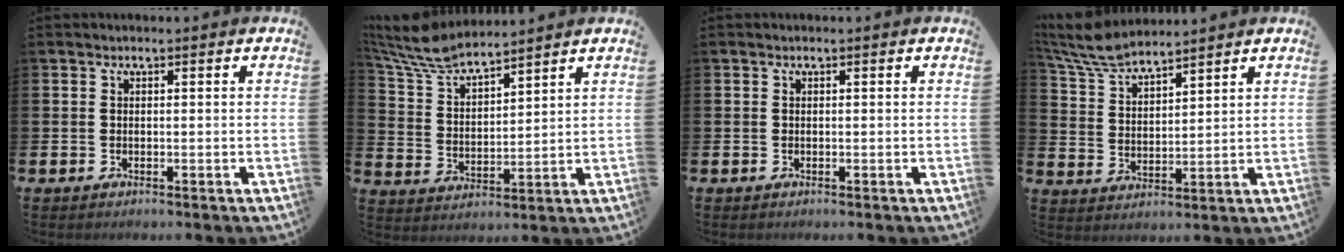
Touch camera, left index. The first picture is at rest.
{"total": 7.7, "force": [7.2, 1.4, 2.5], "torque": [-0.081, -0.038, 0.130]}
{"total": 0.0}
{"total": 7.0, "force": [6.6, 1.0, 2.1], "torque": [-0.067, -0.028, 0.123]}